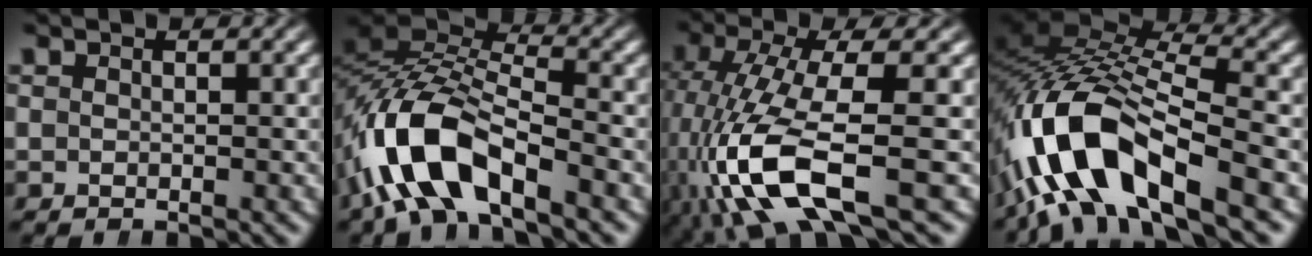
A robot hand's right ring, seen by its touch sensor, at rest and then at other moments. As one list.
[{"total": 9.7, "force": [-1.8, 5.8, 7.6], "torque": [-0.161, -0.022, -0.027]}, {"total": 9.8, "force": [-2.0, 4.1, 8.7], "torque": [-0.199, -0.038, -0.004]}, {"total": 12.0, "force": [-2.3, 6.6, 9.7], "torque": [-0.200, -0.019, -0.032]}]